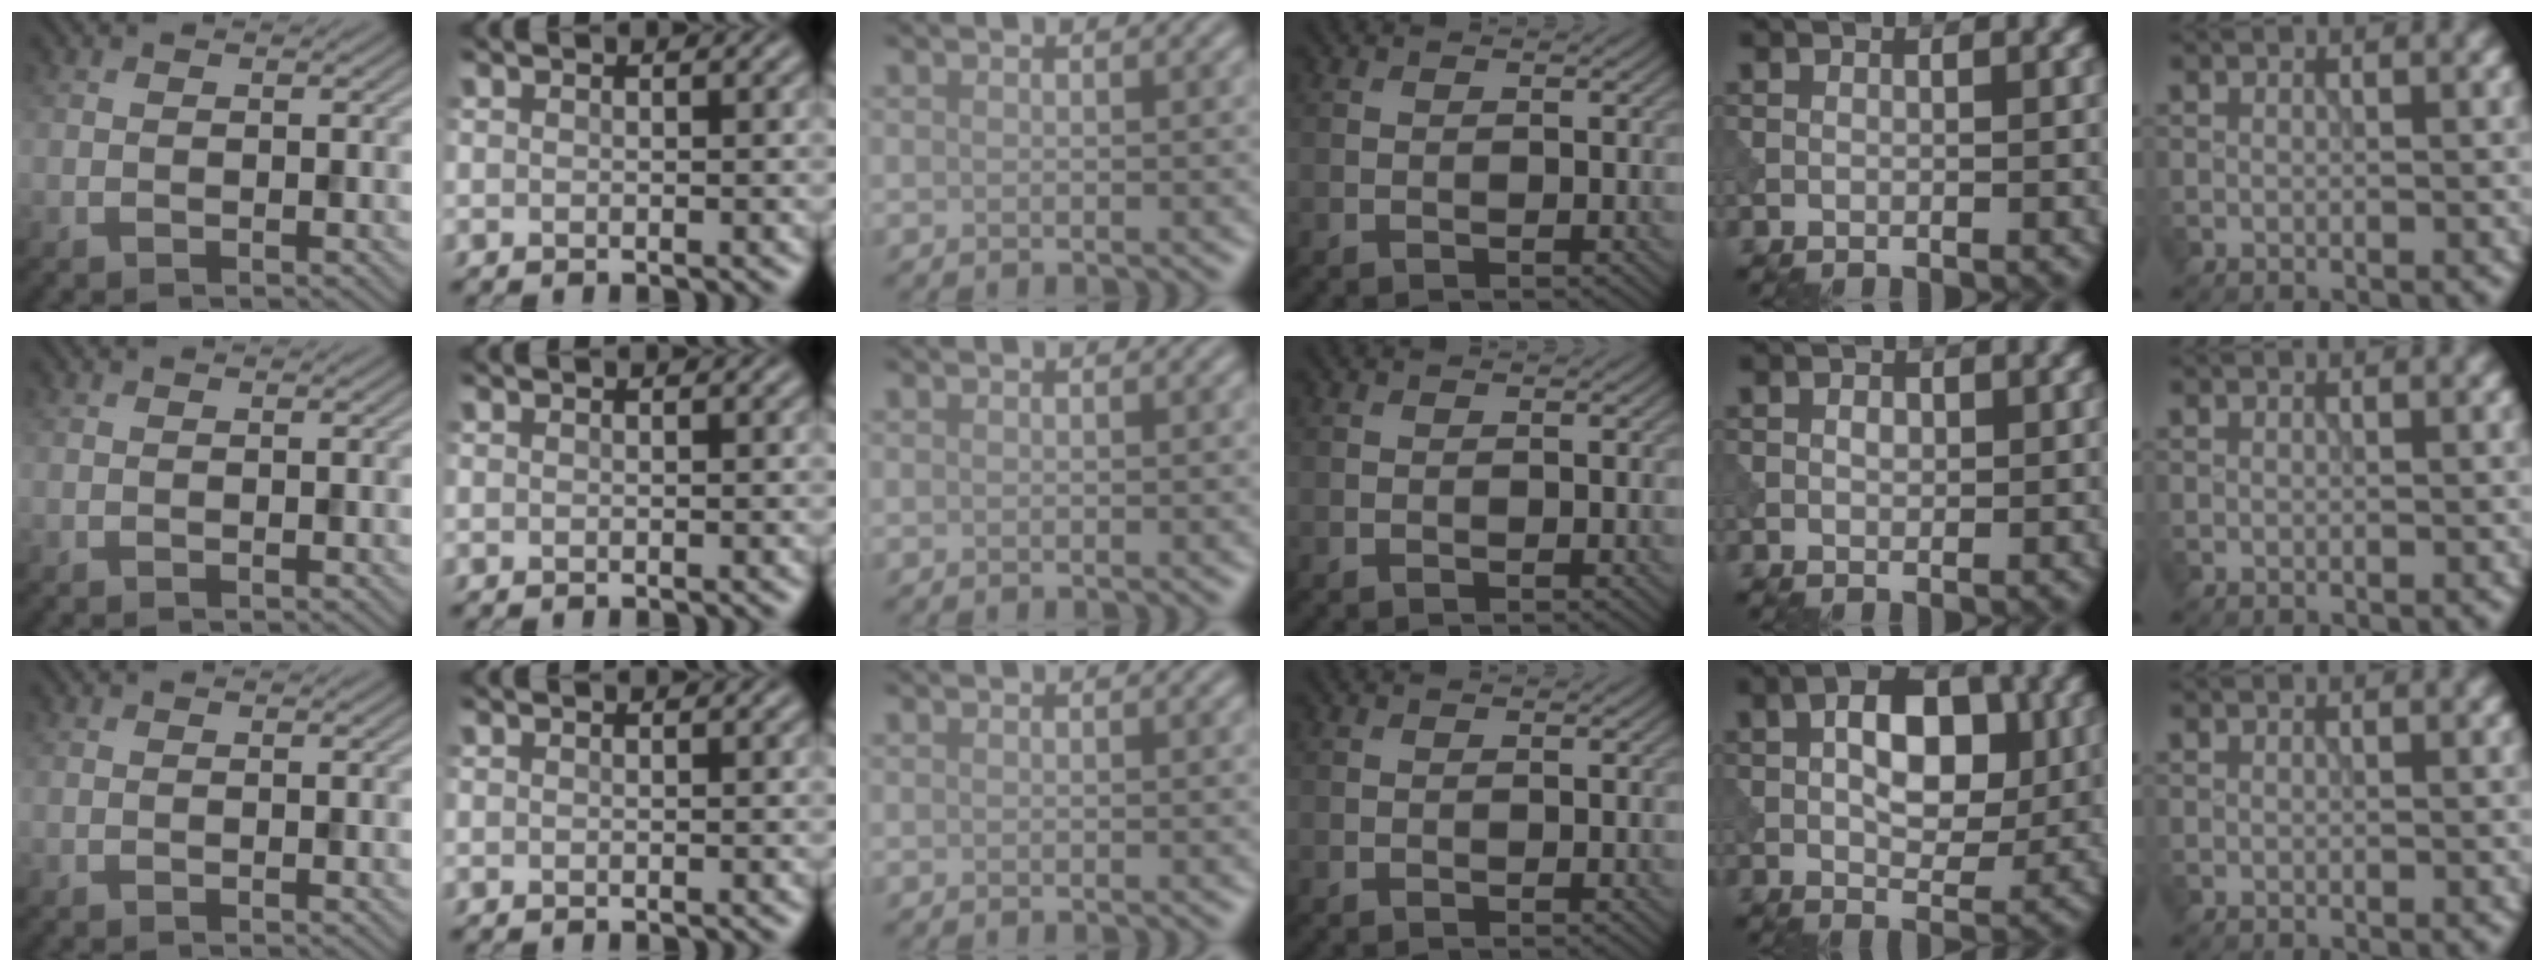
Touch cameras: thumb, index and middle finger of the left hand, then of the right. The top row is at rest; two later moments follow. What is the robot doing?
{"motion": "press", "object": "tv remote"}